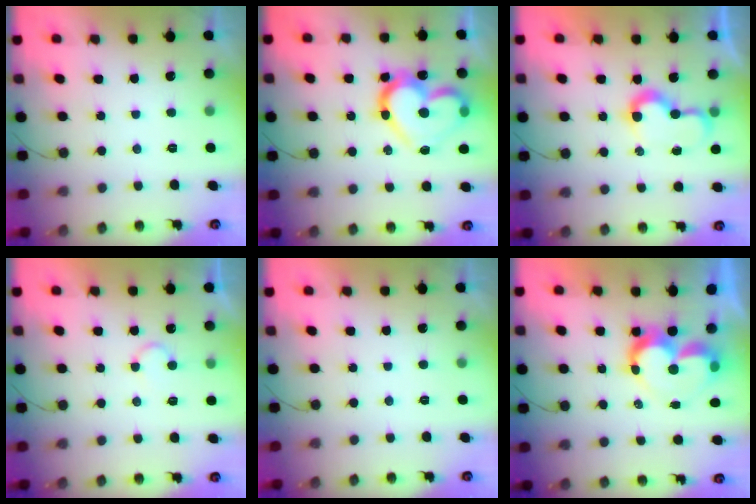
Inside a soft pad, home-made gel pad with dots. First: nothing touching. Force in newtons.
{"total": 19.0, "press": 19.0, "slide": 1.6}
{"total": 7.5, "press": 7.5, "slide": 0.4}
{"total": 5.0, "press": 5.0, "slide": 0.4}
{"total": 1.7, "press": 1.6, "slide": 0.0}
{"total": 10.0, "press": 10.0, "slide": 0.8}